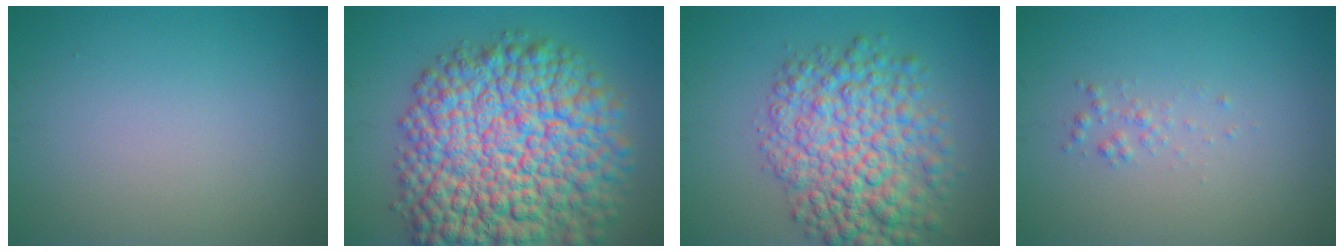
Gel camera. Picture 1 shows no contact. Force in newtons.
{"total": 16.9, "press": 16.9, "slide": 0.7}
{"total": 8.8, "press": 8.8, "slide": 0.1}
{"total": 0.9, "press": 0.9, "slide": 0.0}